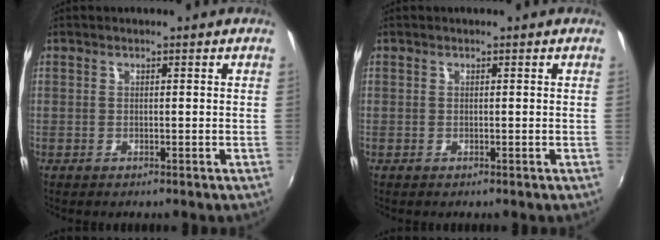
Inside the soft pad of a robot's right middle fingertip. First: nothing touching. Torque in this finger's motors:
{"motor_torque": [0.00, 0.00, 0.00, 0.00]}